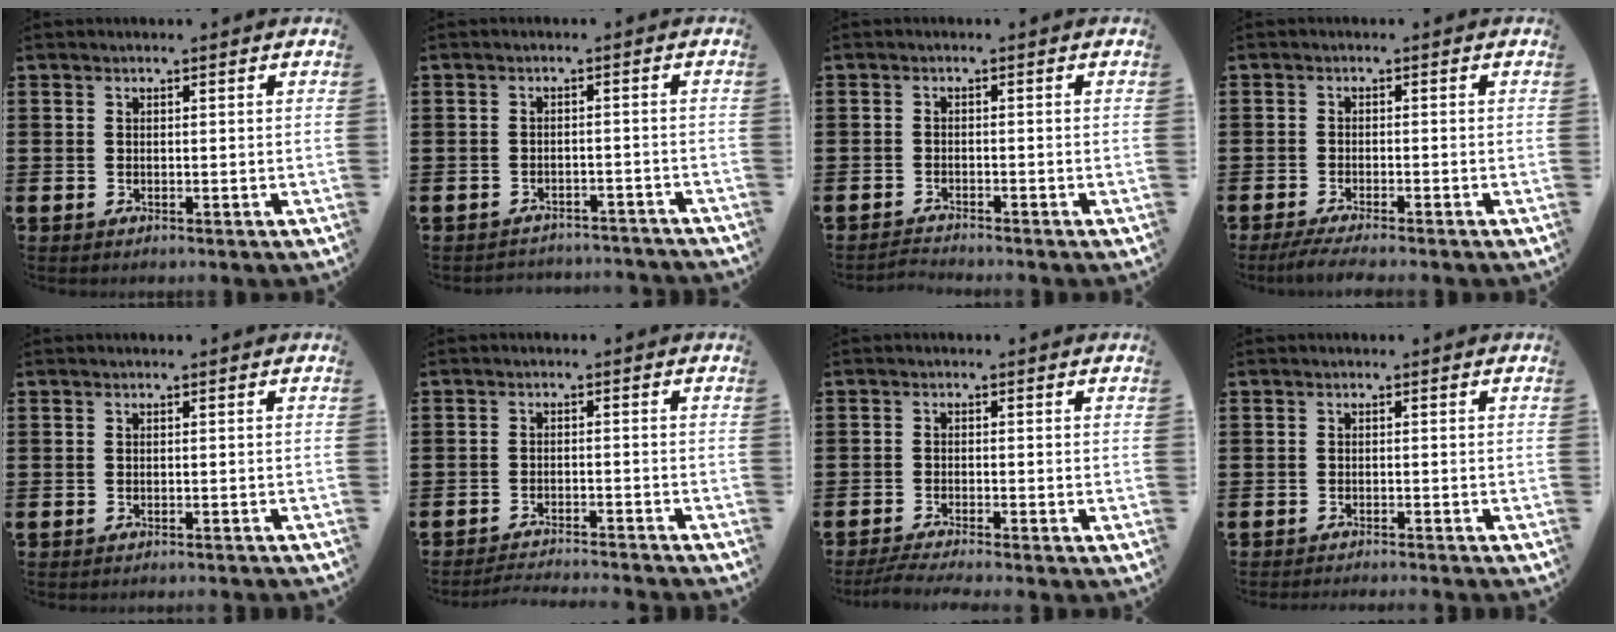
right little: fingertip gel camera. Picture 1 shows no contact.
{"total": 2.0, "force": [-2.0, 0.0, -0.1], "torque": [-0.004, 0.004, -0.043]}
{"total": 1.3, "force": [-1.3, -0.1, 0.0], "torque": [-0.003, 0.001, -0.026]}
{"total": 2.0, "force": [-1.5, 0.0, 1.3], "torque": [-0.020, 0.000, -0.028]}
{"total": 0.6, "force": [-0.6, -0.2, 0.0], "torque": [0.000, 0.000, -0.013]}
{"total": 2.2, "force": [-2.1, -0.3, 0.2], "torque": [-0.005, 0.003, -0.045]}
{"total": 2.1, "force": [-1.7, 0.0, 1.2], "torque": [-0.018, 0.001, -0.031]}
{"total": 1.0, "force": [-0.9, -0.3, 0.1], "torque": [0.000, 0.000, -0.019]}